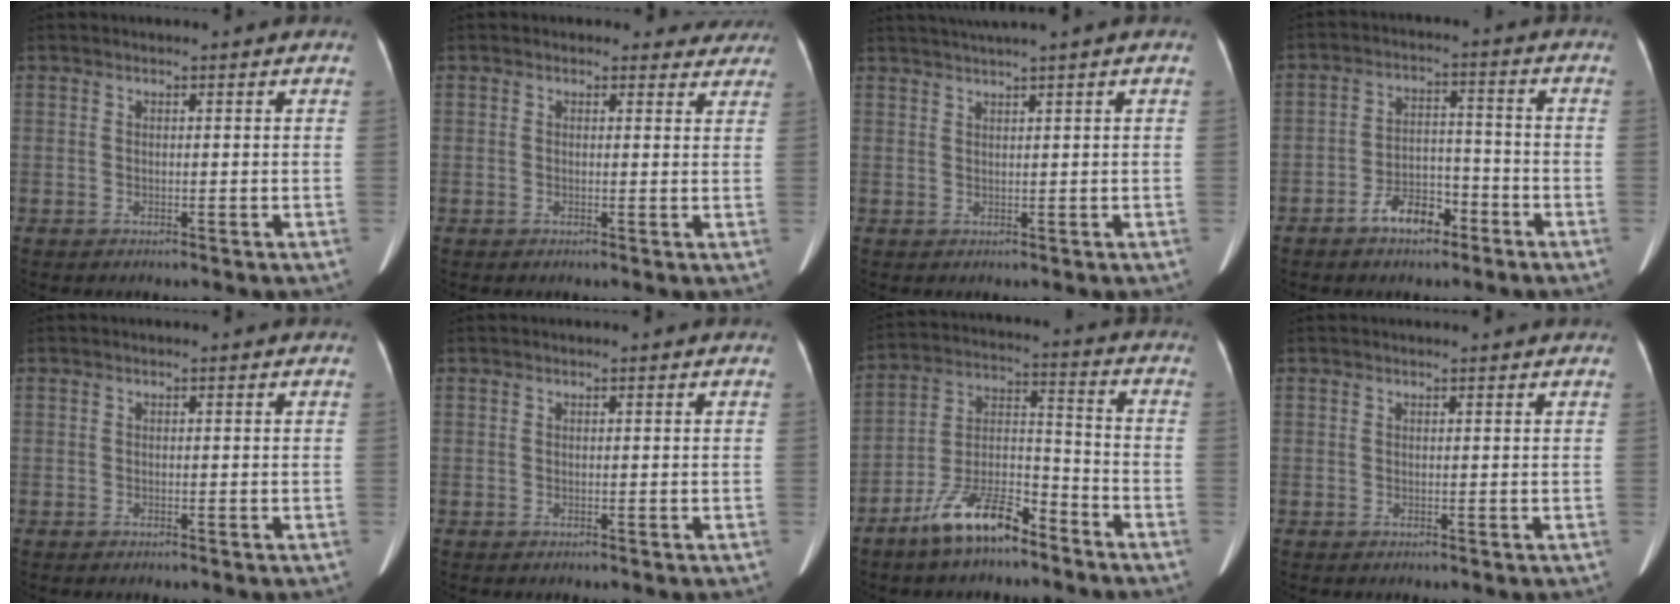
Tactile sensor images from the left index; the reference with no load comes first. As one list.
[{"total": 4.4, "force": [3.7, 2.4, -0.1], "torque": [0.022, -0.002, 0.018]}, {"total": 3.7, "force": [2.8, -1.2, 2.1], "torque": [-0.037, 0.016, 0.056]}, {"total": 6.4, "force": [-4.3, 3.1, 3.6], "torque": [-0.071, 0.016, -0.070]}, {"total": 0.0}, {"total": 0.0}, {"total": 11.5, "force": [-8.5, 3.2, 7.0], "torque": [-0.143, 0.005, -0.157]}, {"total": 1.4, "force": [1.4, 0.0, 0.3], "torque": [-0.008, 0.010, 0.018]}]